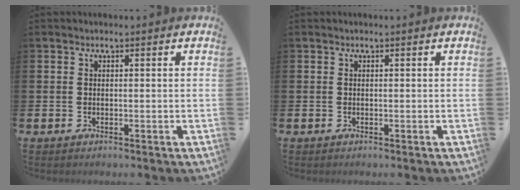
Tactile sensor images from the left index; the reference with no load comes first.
{"total": 0.0}